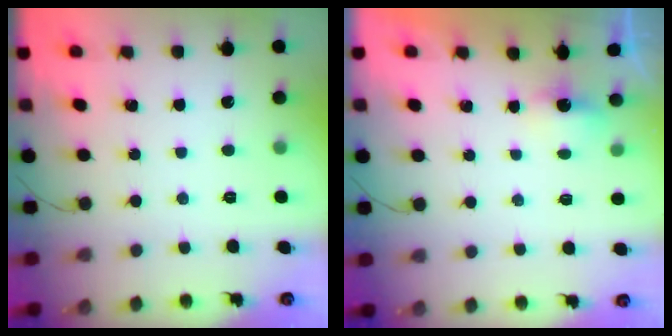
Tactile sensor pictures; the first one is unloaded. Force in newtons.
{"total": 2.0, "press": 1.8, "slide": 0.8}